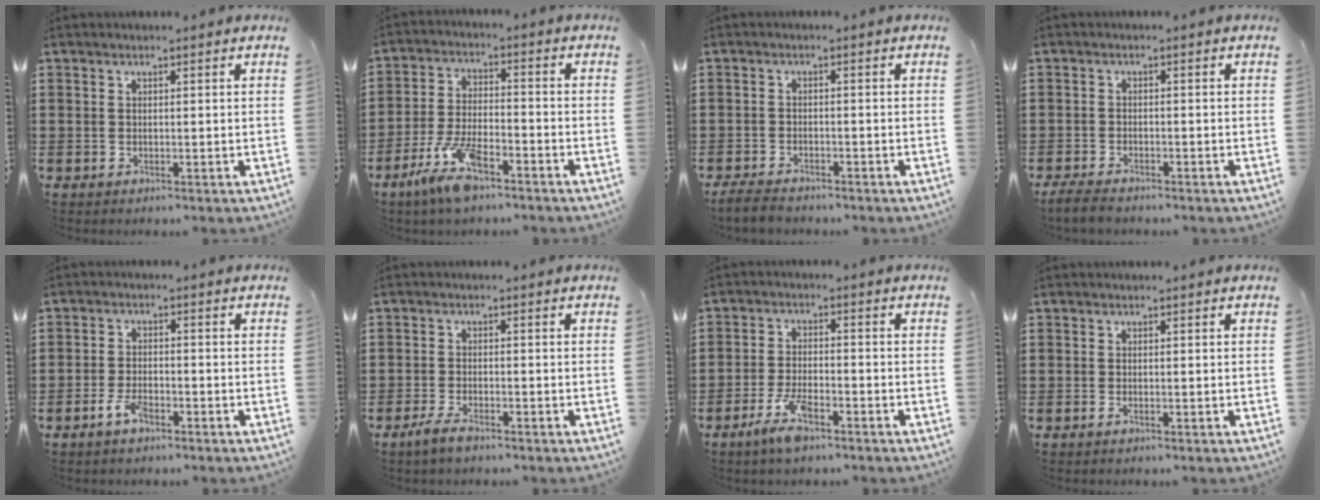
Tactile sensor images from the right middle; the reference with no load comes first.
{"total": 8.5, "force": [-5.5, 2.7, 6.0], "torque": [-0.134, -0.003, -0.105]}
{"total": 2.5, "force": [-2.4, 0.6, 0.5], "torque": [-0.020, 0.001, -0.052]}
{"total": 2.4, "force": [-2.1, 0.6, 0.8], "torque": [-0.029, -0.001, -0.048]}
{"total": 3.5, "force": [-2.3, 1.3, 2.3], "torque": [-0.053, 0.001, -0.047]}
{"total": 2.5, "force": [-1.8, 0.7, 1.6], "torque": [-0.041, 0.000, -0.039]}
{"total": 5.4, "force": [-3.5, 1.6, 3.8], "torque": [-0.082, 0.003, -0.067]}
{"total": 0.6, "force": [-0.3, 0.1, 0.4], "torque": [-0.010, -0.004, -0.005]}